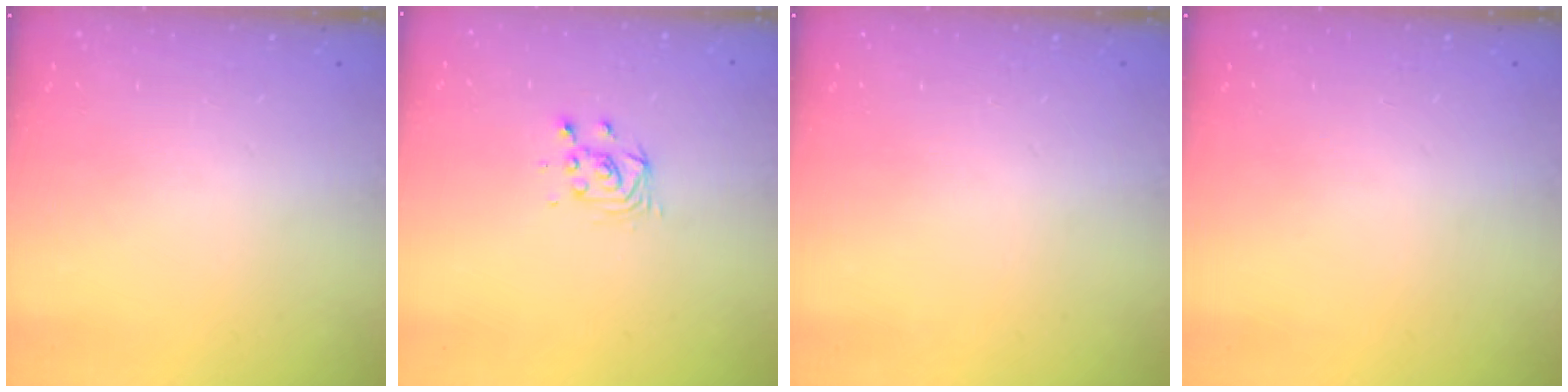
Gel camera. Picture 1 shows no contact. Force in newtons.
{"total": 3.9, "press": 3.9, "slide": 0.3}
{"total": 0.0}
{"total": 0.0}